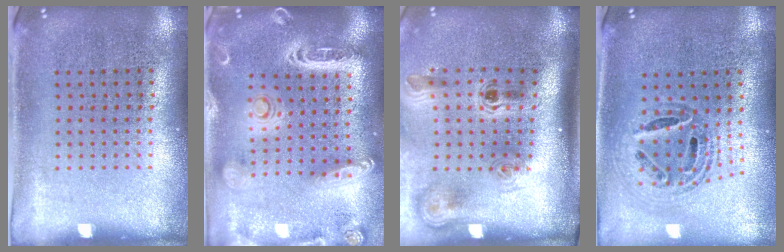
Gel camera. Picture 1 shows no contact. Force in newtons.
{"total": 2.8, "press": 2.4, "slide": 1.4}
{"total": 2.3, "press": 1.5, "slide": 1.8}
{"total": 0.9, "press": 0.9, "slide": 0.2}